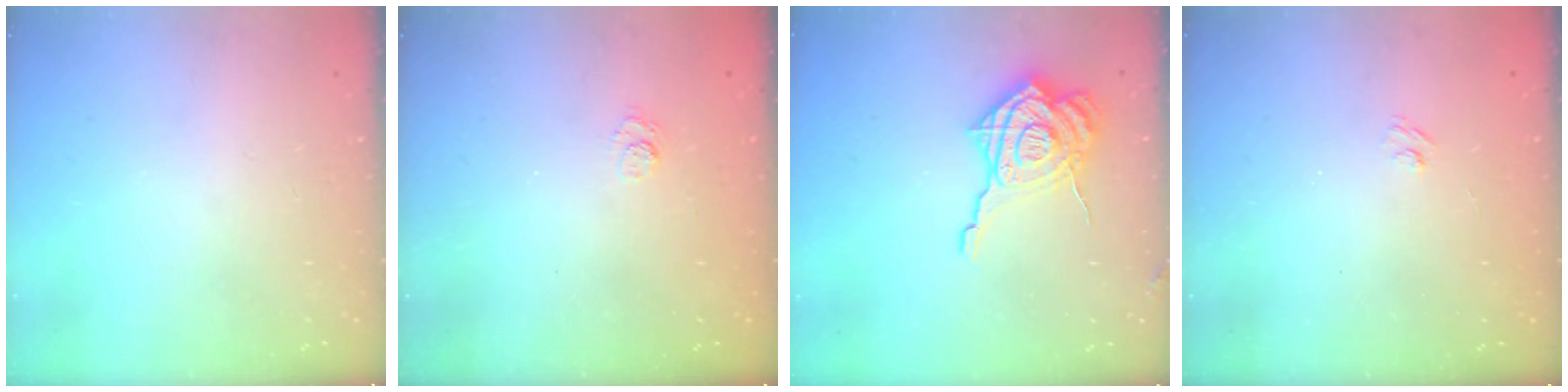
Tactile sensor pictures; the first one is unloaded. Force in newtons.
{"total": 3.2, "press": 2.9, "slide": 1.3}
{"total": 21.6, "press": 21.5, "slide": 2.4}
{"total": 2.2, "press": 2.0, "slide": 1.0}